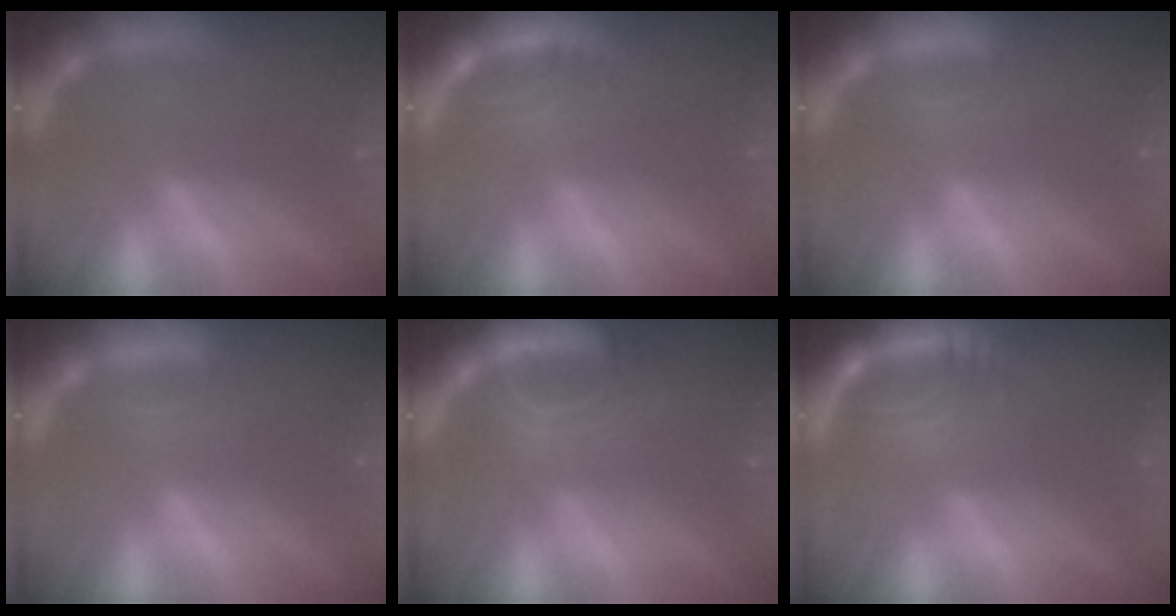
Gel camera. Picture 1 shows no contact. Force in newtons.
{"total": 2.5}
{"total": 1.4}
{"total": 1.4}
{"total": 6.6}
{"total": 5.5}